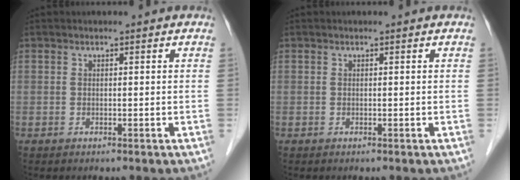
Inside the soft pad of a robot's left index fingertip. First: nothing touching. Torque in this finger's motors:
{"motor_torque": [0.00, 0.00, 0.00, 0.00]}